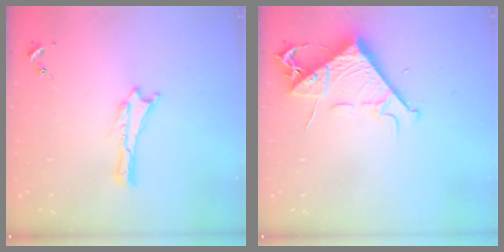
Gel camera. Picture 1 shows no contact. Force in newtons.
{"total": 8.4, "press": 8.3, "slide": 1.1}